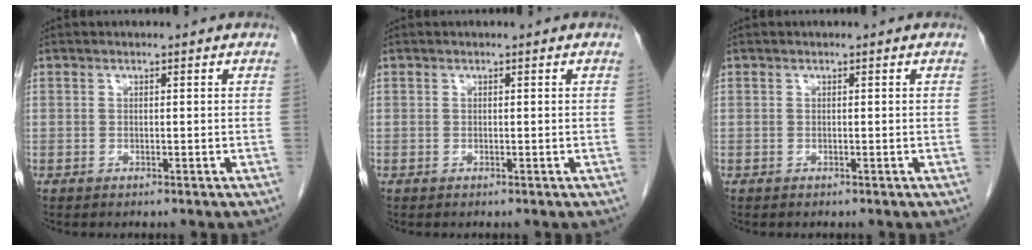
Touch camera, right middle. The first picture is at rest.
{"total": 0.0}
{"total": 0.0}